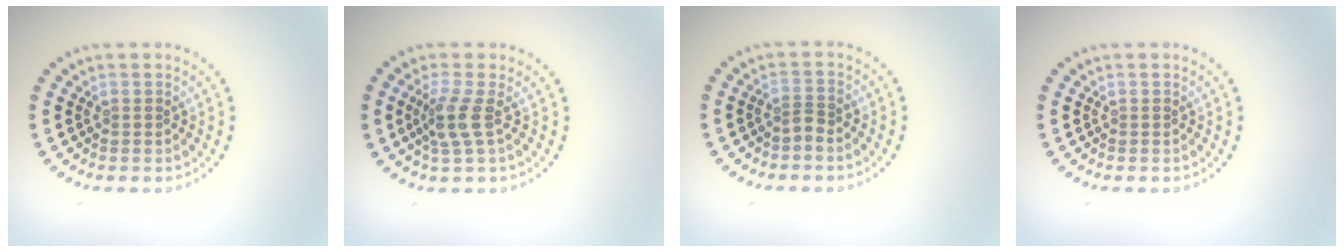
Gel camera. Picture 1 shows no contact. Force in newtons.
{"total": 2.4, "press": 1.9, "slide": 1.5}
{"total": 1.0, "press": 0.6, "slide": 0.8}
{"total": 0.0}